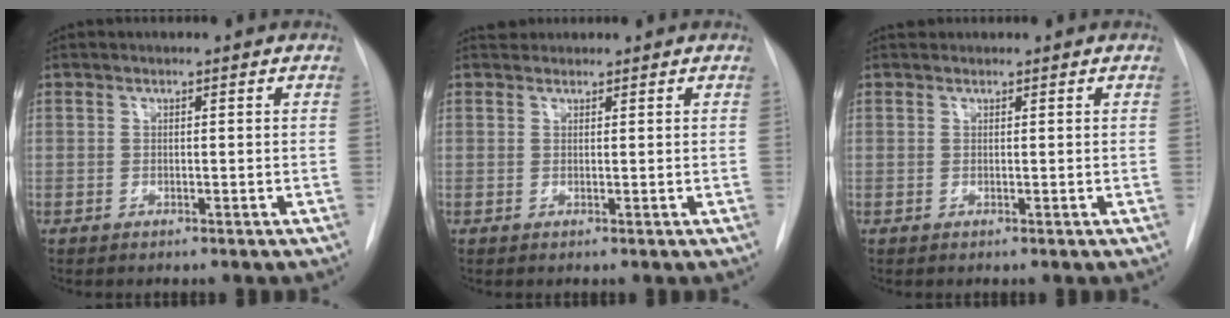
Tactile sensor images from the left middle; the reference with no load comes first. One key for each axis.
{"total": 1.6, "fx": 1.4, "fy": 0.6, "fz": -0.1, "tx": -0.001, "ty": 0.015, "tz": 0.023}
{"total": 0.8, "fx": 0.8, "fy": 0.3, "fz": -0.1, "tx": -0.003, "ty": 0.015, "tz": 0.013}